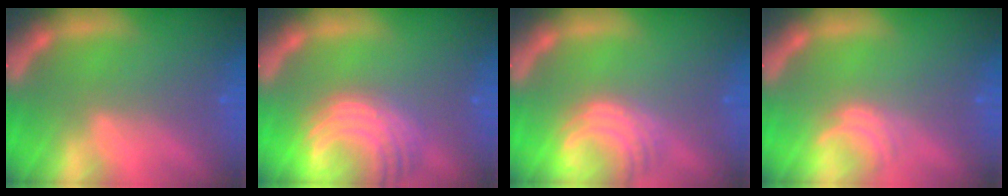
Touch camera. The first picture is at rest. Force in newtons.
{"total": 9.0}
{"total": 5.1}
{"total": 2.0}